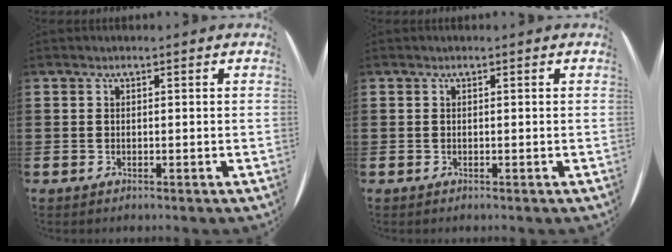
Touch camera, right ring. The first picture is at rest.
{"total": 0.0}